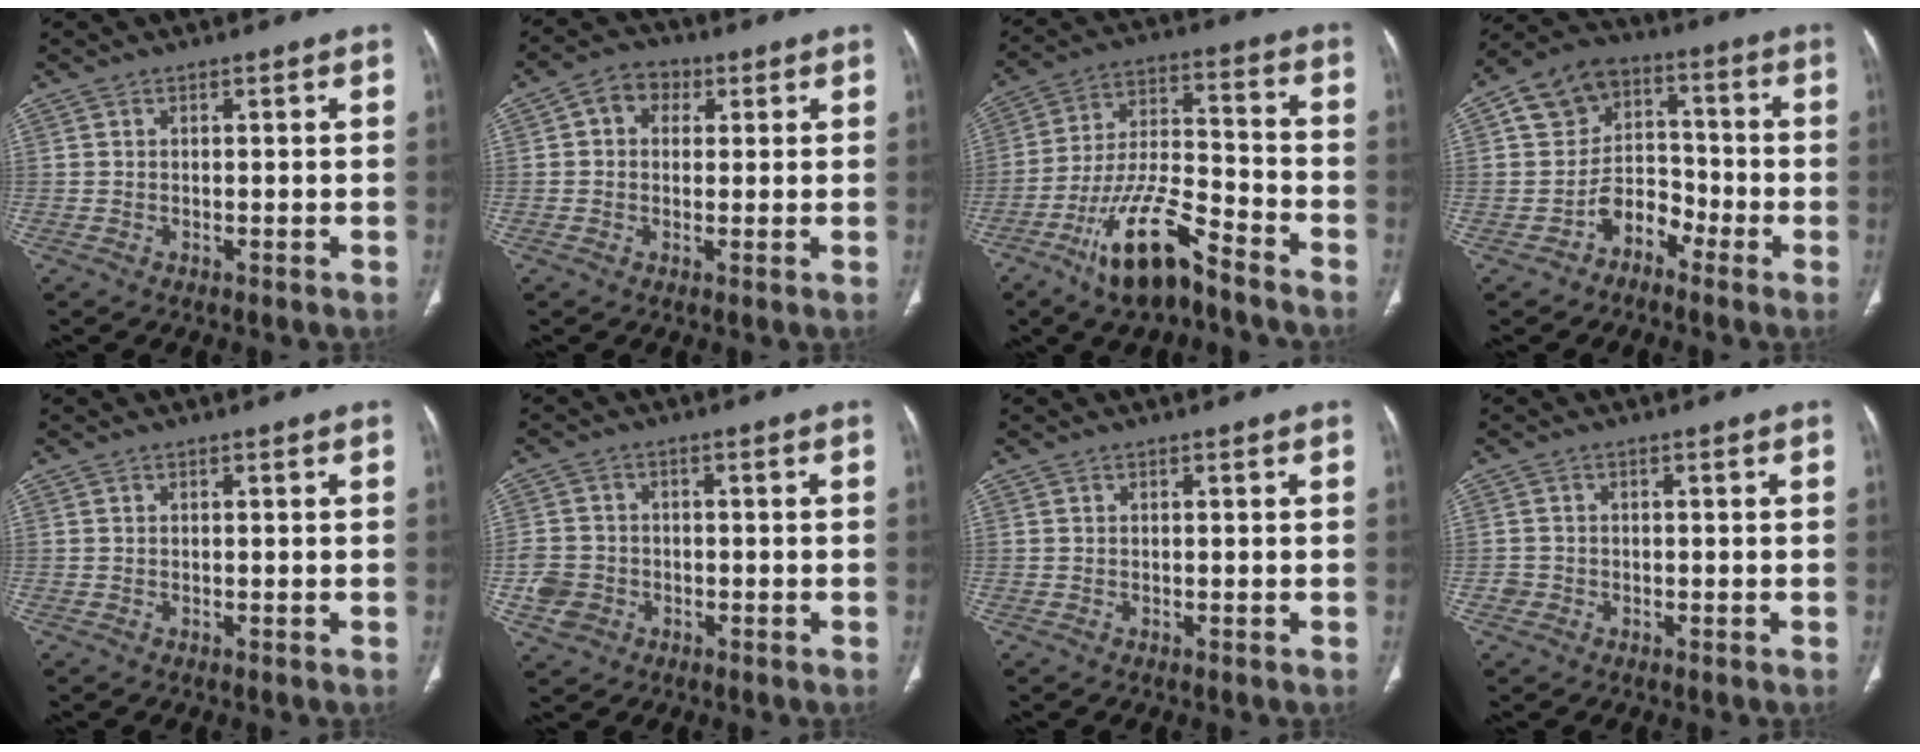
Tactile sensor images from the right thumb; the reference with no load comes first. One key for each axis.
{"total": 5.8, "fx": 1.5, "fy": 4.7, "fz": 2.9, "tx": -0.022, "ty": 0.011, "tz": 0.018}
{"total": 15.5, "fx": -10.1, "fy": 5.1, "fz": 10.6, "tx": -0.189, "ty": 0.068, "tz": -0.183}
{"total": 10.4, "fx": -4.1, "fy": 8.7, "fz": 4.0, "tx": -0.027, "ty": 0.055, "tz": -0.083}
{"total": 0.0}
{"total": 5.7, "fx": -2.0, "fy": 4.9, "fz": 1.9, "tx": -0.030, "ty": 0.016, "tz": -0.036}
{"total": 0.0}
{"total": 1.7, "fx": -0.8, "fy": 1.5, "fz": 0.1, "tx": 0.004, "ty": 0.008, "tz": -0.021}